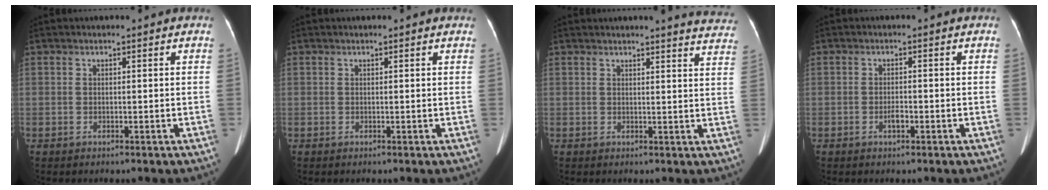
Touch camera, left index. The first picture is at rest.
{"total": 1.2, "force": [1.1, 0.2, 0.5], "torque": [-0.007, 0.010, 0.007]}
{"total": 10.6, "force": [10.3, 0.7, 2.7], "torque": [-0.006, -0.046, 0.082]}
{"total": 2.2, "force": [-2.0, 0.5, 0.8], "torque": [-0.017, 0.002, -0.028]}